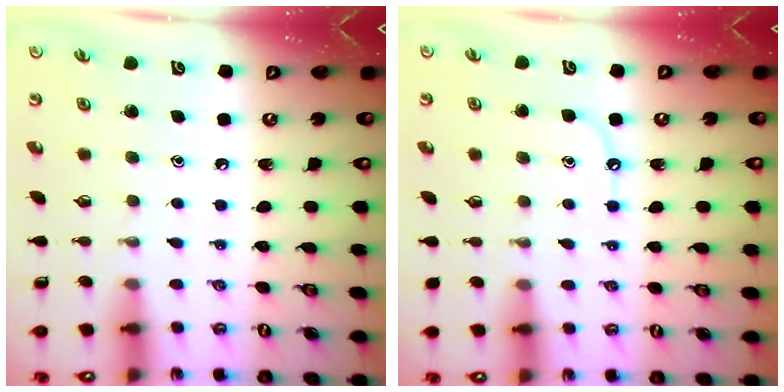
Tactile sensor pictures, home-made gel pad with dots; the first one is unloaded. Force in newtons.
{"total": 5.7, "press": 5.6, "slide": 0.6}